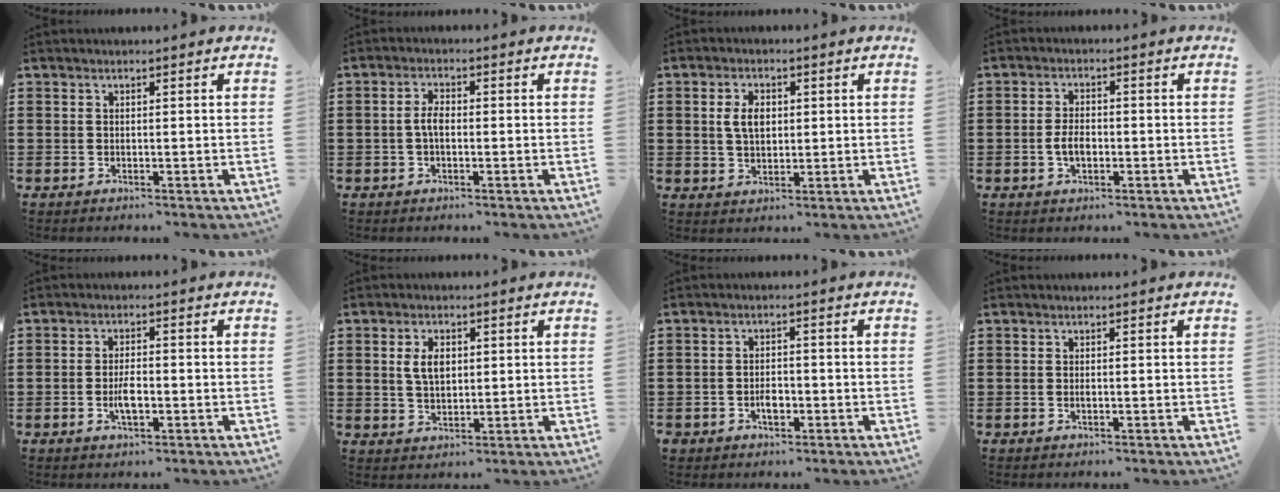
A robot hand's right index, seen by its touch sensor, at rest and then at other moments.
{"total": 2.7, "force": [-0.5, 1.3, 2.3], "torque": [-0.052, 0.001, -0.012]}
{"total": 4.1, "force": [0.7, 2.5, 3.2], "torque": [-0.075, 0.009, 0.008]}
{"total": 3.3, "force": [-0.7, 1.8, 2.7], "torque": [-0.066, -0.002, -0.017]}
{"total": 3.7, "force": [-1.1, 1.1, 3.4], "torque": [-0.067, -0.004, -0.019]}
{"total": 4.1, "force": [0.9, 2.4, 3.2], "torque": [-0.060, 0.008, 0.012]}
{"total": 2.4, "force": [-1.2, 1.5, 1.5], "torque": [-0.033, -0.001, -0.022]}
{"total": 0.6, "force": [-0.2, 0.0, 0.6], "torque": [-0.014, -0.008, -0.001]}